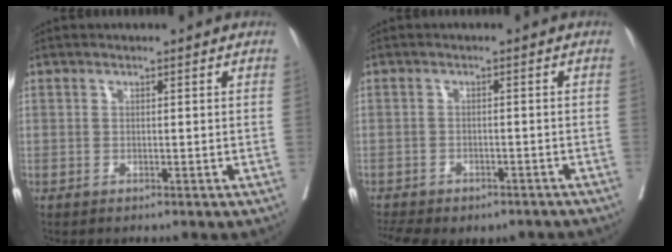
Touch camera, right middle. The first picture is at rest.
{"total": 11.2, "force": [-8.3, 5.4, 5.1], "torque": [-0.107, 0.003, -0.107]}